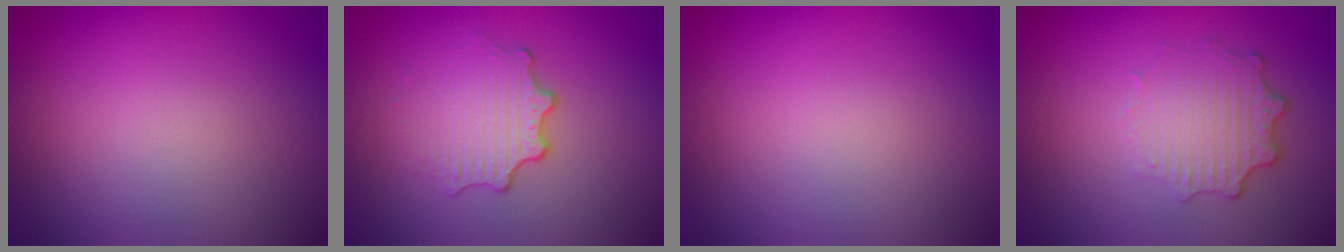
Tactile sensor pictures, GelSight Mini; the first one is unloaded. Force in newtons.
{"total": 3.3, "press": 2.5, "slide": 2.2}
{"total": 0.0}
{"total": 3.3, "press": 2.7, "slide": 1.9}